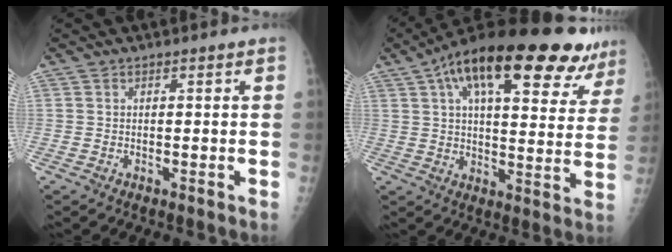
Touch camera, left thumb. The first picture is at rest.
{"total": 26.2, "force": [15.1, 9.9, 19.0], "torque": [-0.263, -0.001, 0.217]}